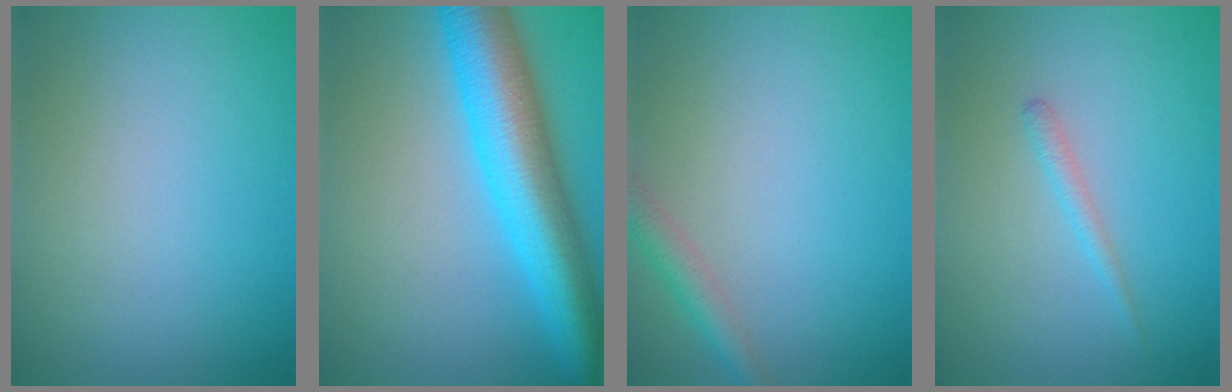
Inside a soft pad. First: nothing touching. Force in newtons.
{"total": 10.3, "press": 10.3, "slide": 0.4}
{"total": 2.3, "press": 2.3, "slide": 0.1}
{"total": 1.2, "press": 1.1, "slide": 0.1}